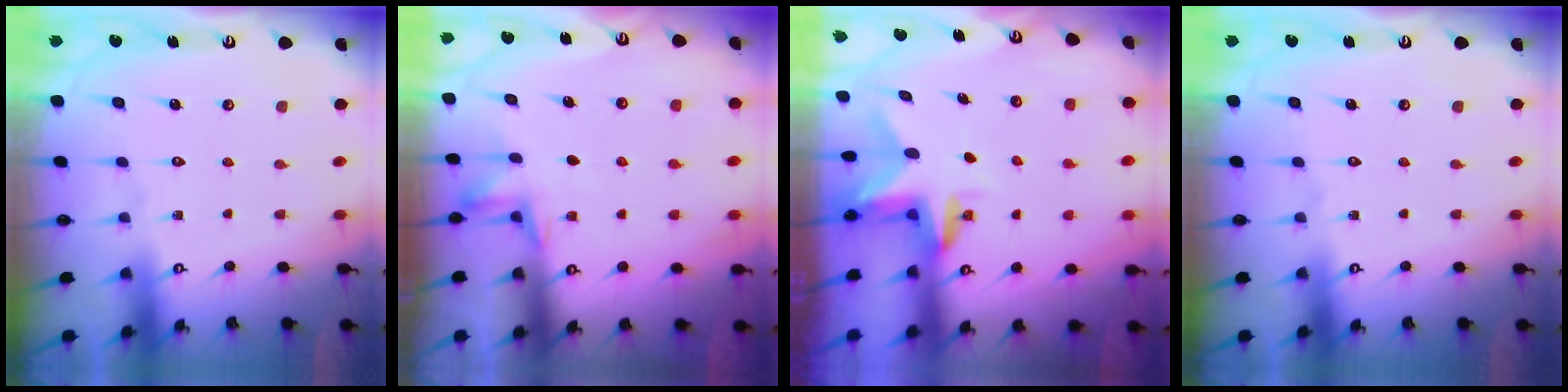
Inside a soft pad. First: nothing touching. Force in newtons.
{"total": 4.5, "press": 4.3, "slide": 1.2}
{"total": 3.2, "press": 3.2, "slide": 0.4}
{"total": 0.0}